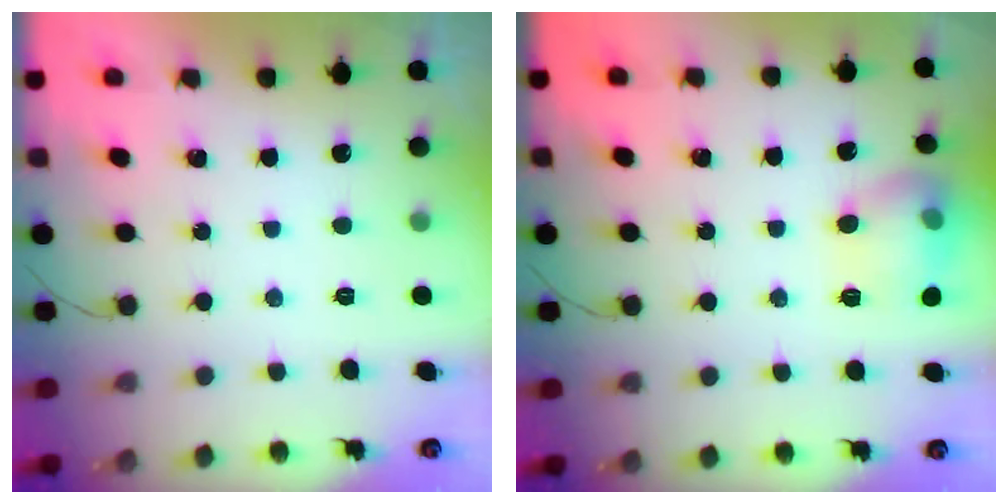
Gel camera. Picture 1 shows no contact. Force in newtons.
{"total": 12.2, "press": 12.2, "slide": 0.8}